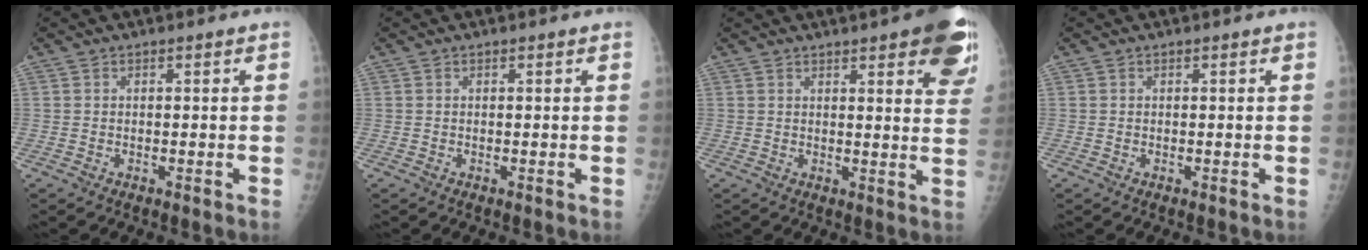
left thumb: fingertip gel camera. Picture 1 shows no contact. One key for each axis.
{"total": 0.0}
{"total": 14.6, "fx": 8.1, "fy": 3.9, "fz": 11.5, "tx": -0.118, "ty": -0.029, "tz": 0.088}
{"total": 0.0}